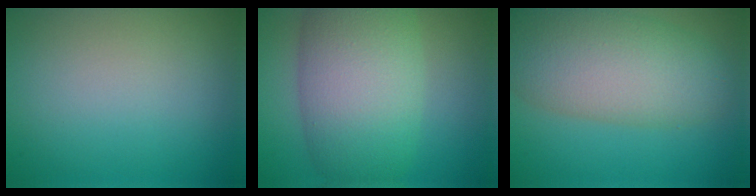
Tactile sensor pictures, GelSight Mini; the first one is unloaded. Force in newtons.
{"total": 9.2, "press": 9.1, "slide": 0.4}
{"total": 8.1, "press": 8.1, "slide": 0.6}